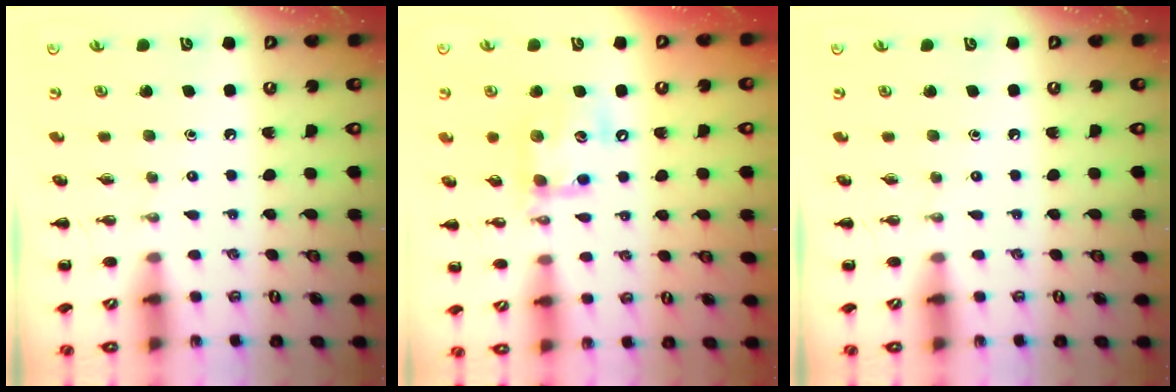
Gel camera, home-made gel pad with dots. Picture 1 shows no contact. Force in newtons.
{"total": 13.4, "press": 13.2, "slide": 2.5}
{"total": 0.0}